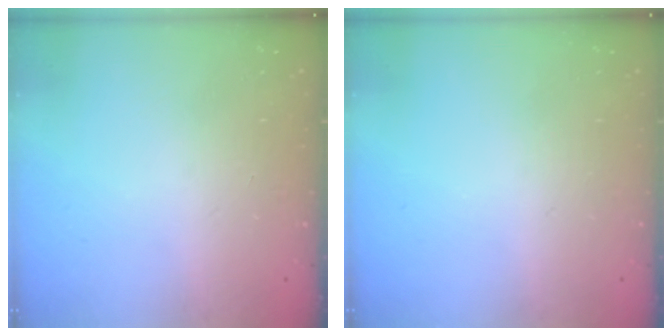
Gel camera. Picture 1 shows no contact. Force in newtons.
{"total": 0.0}